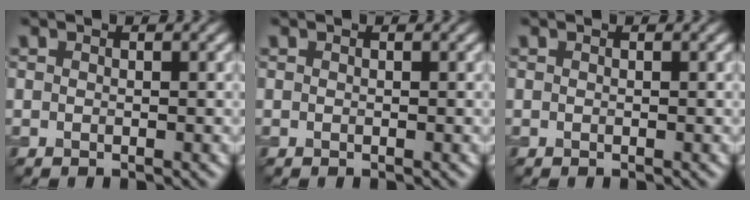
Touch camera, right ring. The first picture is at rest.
{"total": 0.0}
{"total": 0.0}